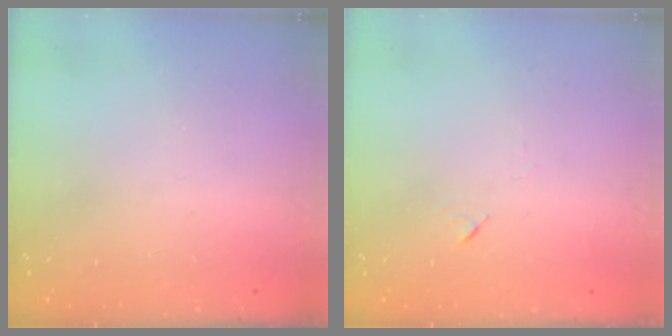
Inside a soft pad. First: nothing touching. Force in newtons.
{"total": 4.2, "press": 4.1, "slide": 0.7}